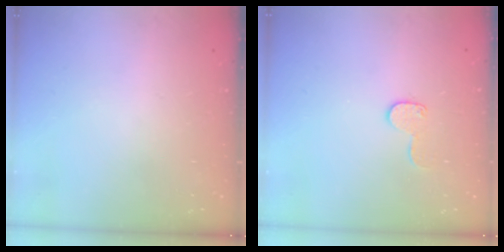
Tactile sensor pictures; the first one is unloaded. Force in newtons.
{"total": 8.4, "press": 8.4, "slide": 0.5}